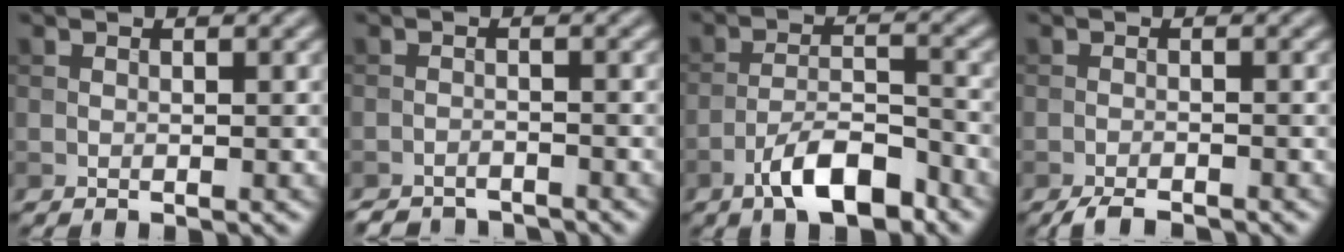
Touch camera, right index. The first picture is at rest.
{"total": 4.1, "force": [-4.0, 0.7, 0.5], "torque": [-0.009, -0.007, -0.065]}
{"total": 6.1, "force": [-3.9, 2.0, 4.2], "torque": [-0.071, 0.007, -0.072]}
{"total": 2.7, "force": [-2.4, 0.5, 1.2], "torque": [-0.020, -0.003, -0.044]}